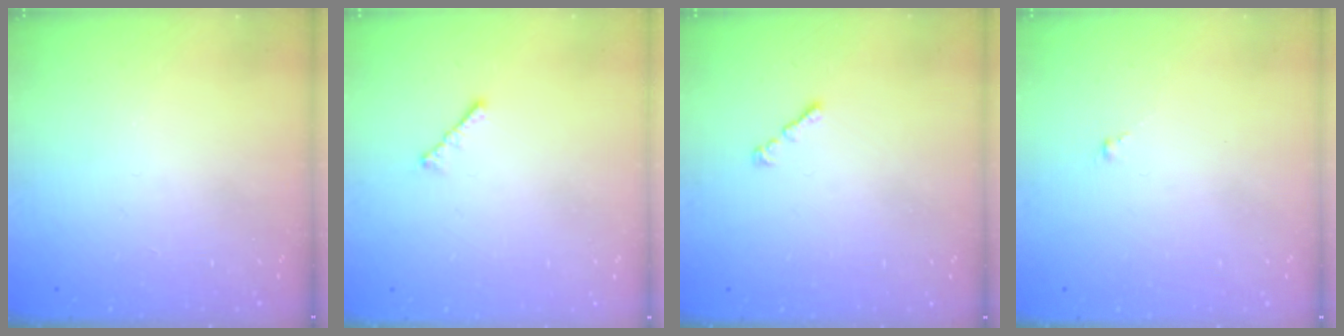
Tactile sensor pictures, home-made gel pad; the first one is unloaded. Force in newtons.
{"total": 1.7, "press": 1.6, "slide": 0.5}
{"total": 1.0, "press": 0.9, "slide": 0.5}
{"total": 0.5, "press": 0.4, "slide": 0.4}